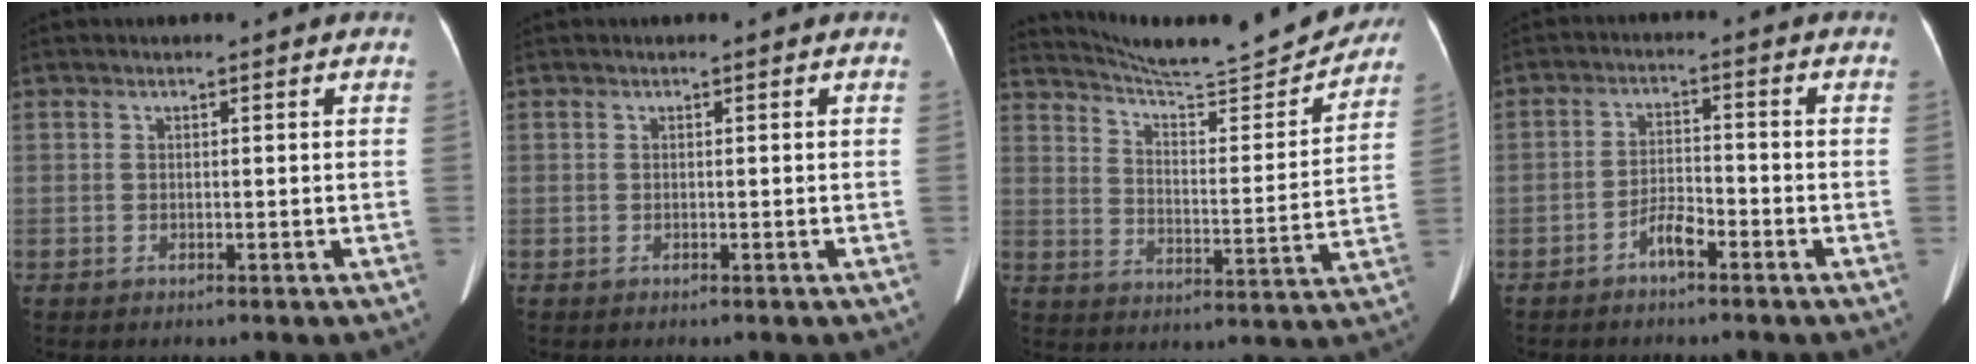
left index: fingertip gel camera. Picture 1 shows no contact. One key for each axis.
{"total": 0.0}
{"total": 19.8, "fx": 18.8, "fy": 1.0, "fz": 6.0, "tx": -0.097, "ty": -0.042, "tz": 0.261}
{"total": 3.4, "fx": -2.4, "fy": 0.8, "fz": 2.3, "tx": -0.043, "ty": 0.007, "tz": -0.047}